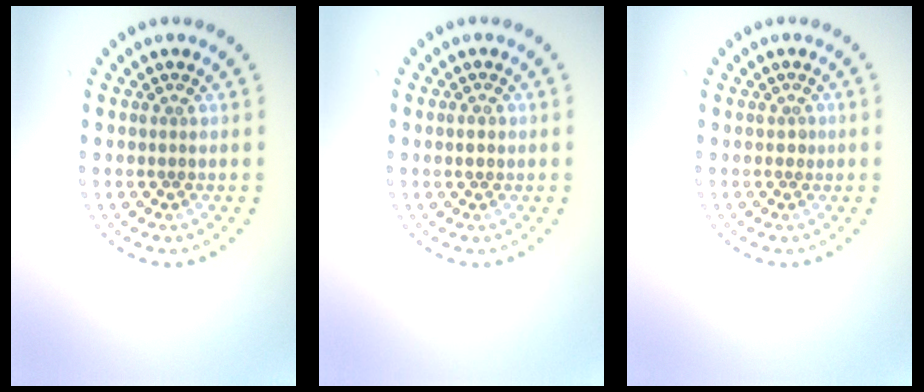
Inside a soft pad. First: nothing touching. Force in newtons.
{"total": 1.1, "press": 1.1, "slide": 0.1}
{"total": 0.6, "press": 0.4, "slide": 0.4}